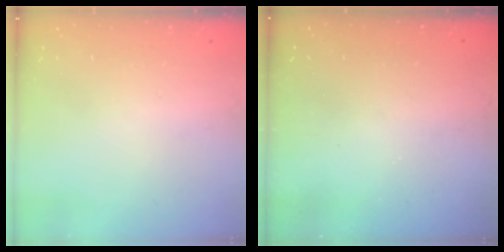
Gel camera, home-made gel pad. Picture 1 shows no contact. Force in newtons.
{"total": 3.2, "press": 3.2, "slide": 0.1}